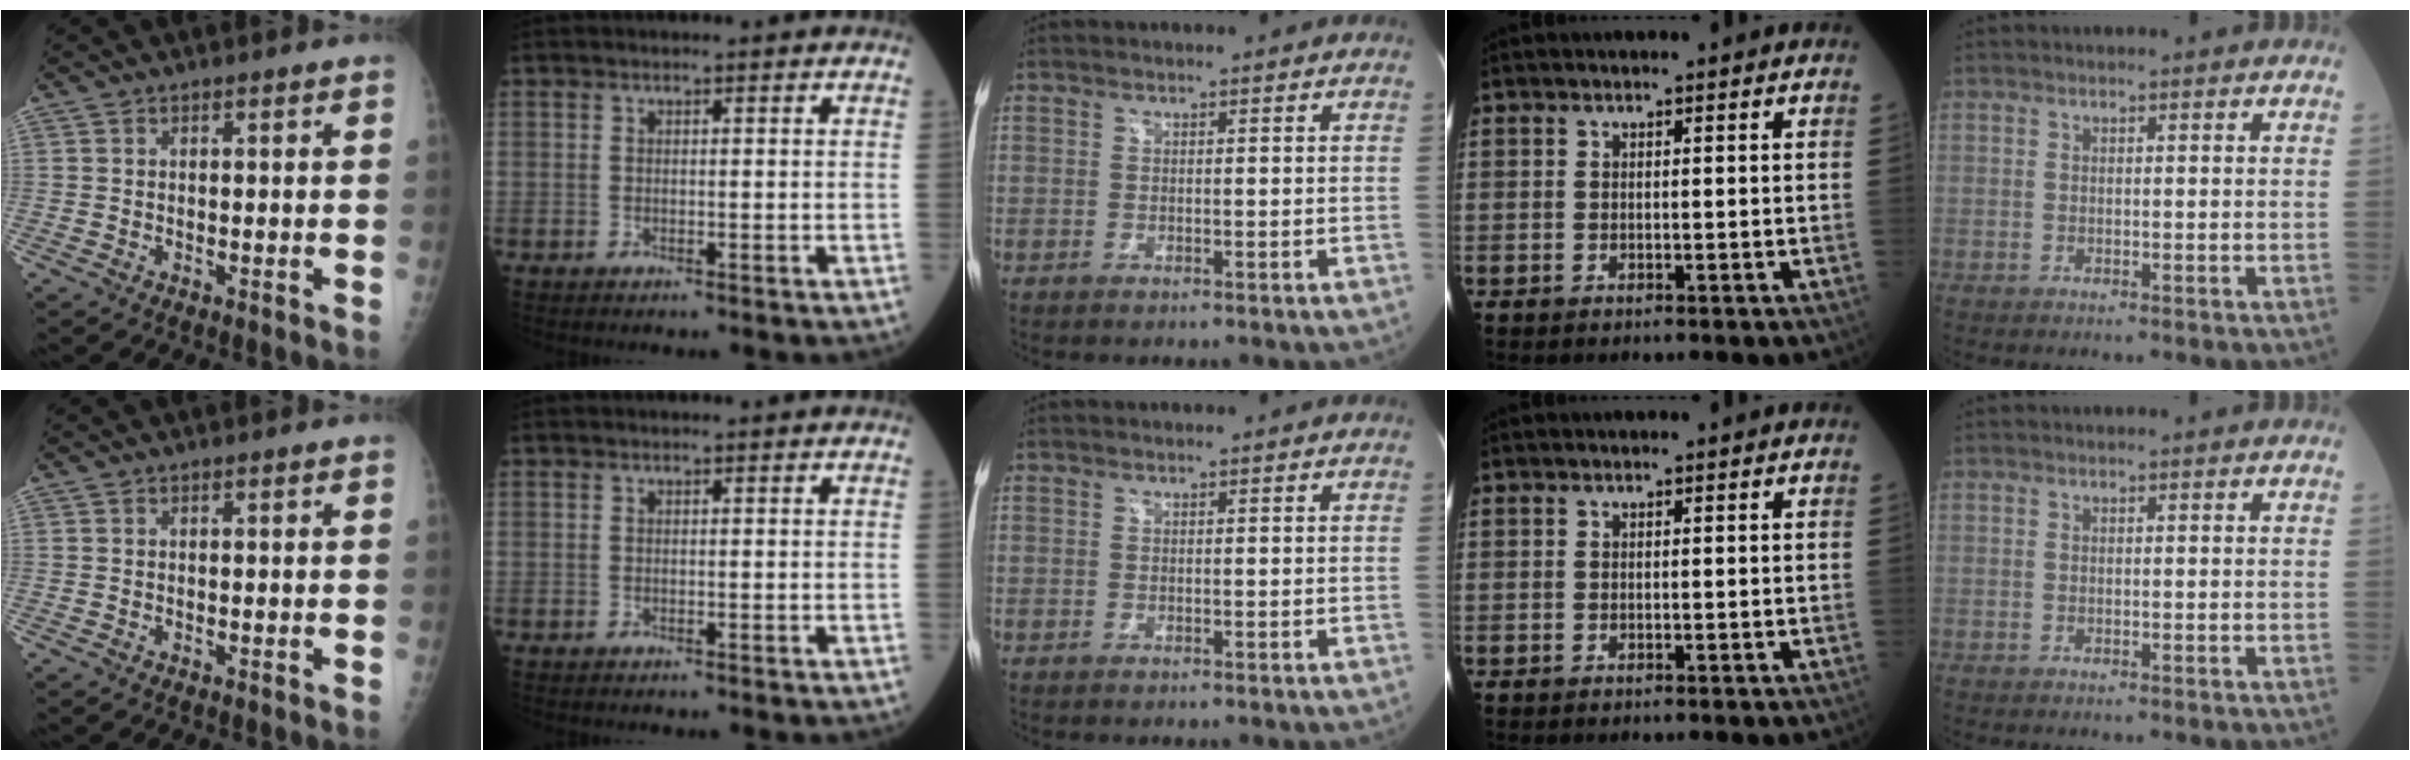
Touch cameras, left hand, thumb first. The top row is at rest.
{}